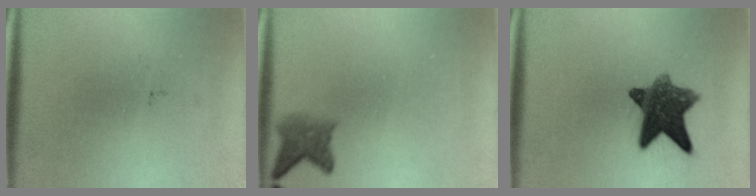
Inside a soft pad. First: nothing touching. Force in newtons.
{"total": 2.9}
{"total": 9.6}